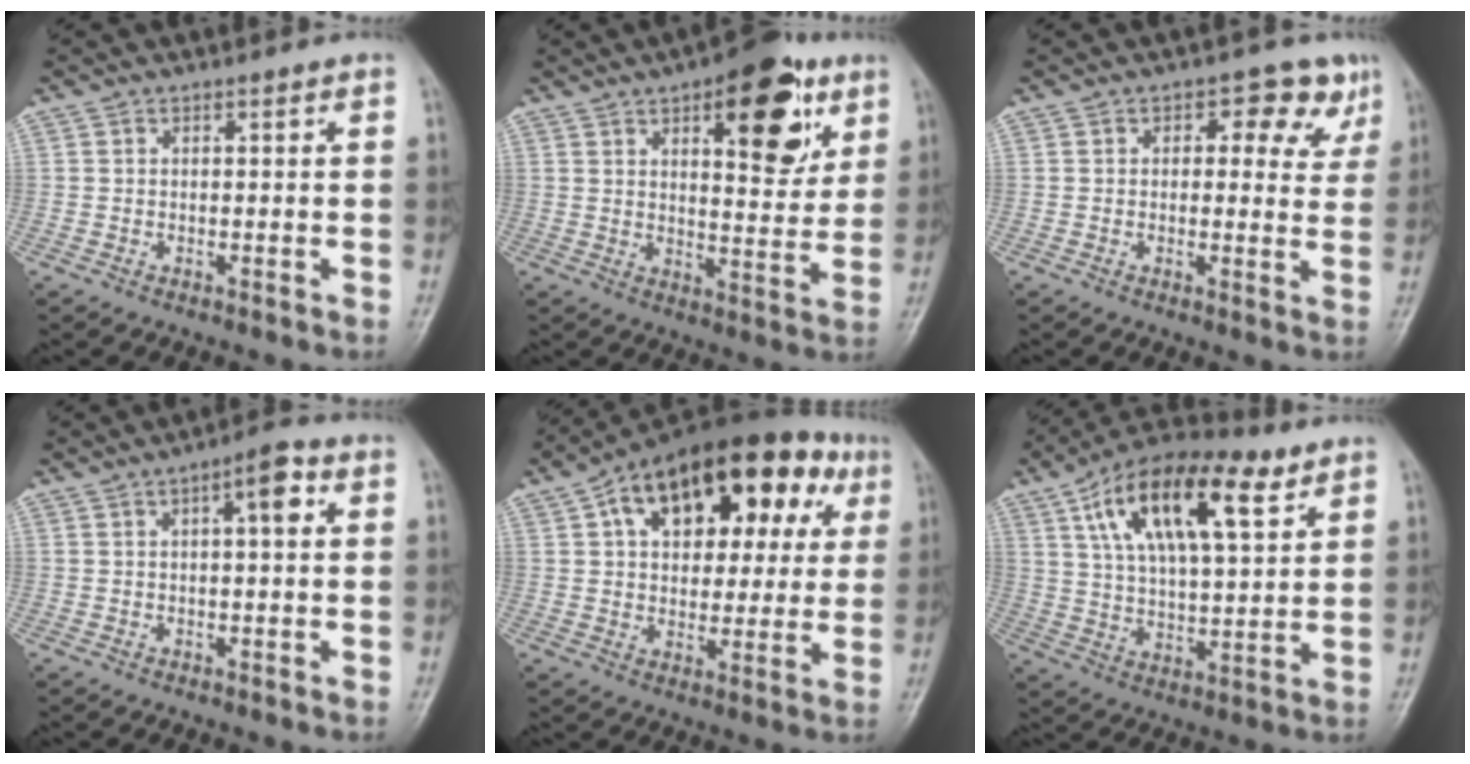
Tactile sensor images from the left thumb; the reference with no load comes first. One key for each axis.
{"total": 16.1, "fx": 7.6, "fy": 6.9, "fz": 12.5, "tx": -0.123, "ty": -0.027, "tz": 0.101}
{"total": 7.4, "fx": 3.4, "fy": 4.6, "fz": 4.7, "tx": -0.009, "ty": -0.007, "tz": 0.032}
{"total": 5.4, "fx": 1.6, "fy": 1.7, "fz": 4.9, "tx": -0.068, "ty": 0.012, "tz": 0.018}
{"total": 23.8, "fx": 8.8, "fy": 13.5, "fz": 17.6, "tx": -0.221, "ty": 0.033, "tz": 0.129}
{"total": 19.4, "fx": 9.0, "fy": 8.0, "fz": 15.2, "tx": -0.240, "ty": -0.009, "tz": 0.154}